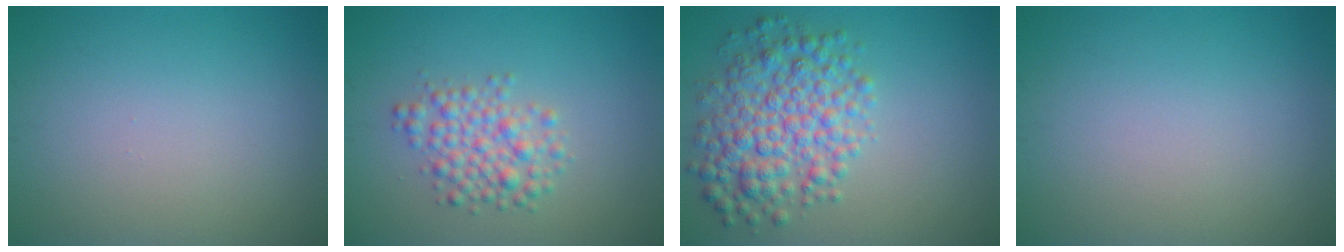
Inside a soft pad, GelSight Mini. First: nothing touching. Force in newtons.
{"total": 3.4, "press": 3.4, "slide": 0.1}
{"total": 6.2, "press": 6.2, "slide": 0.0}
{"total": 0.0}